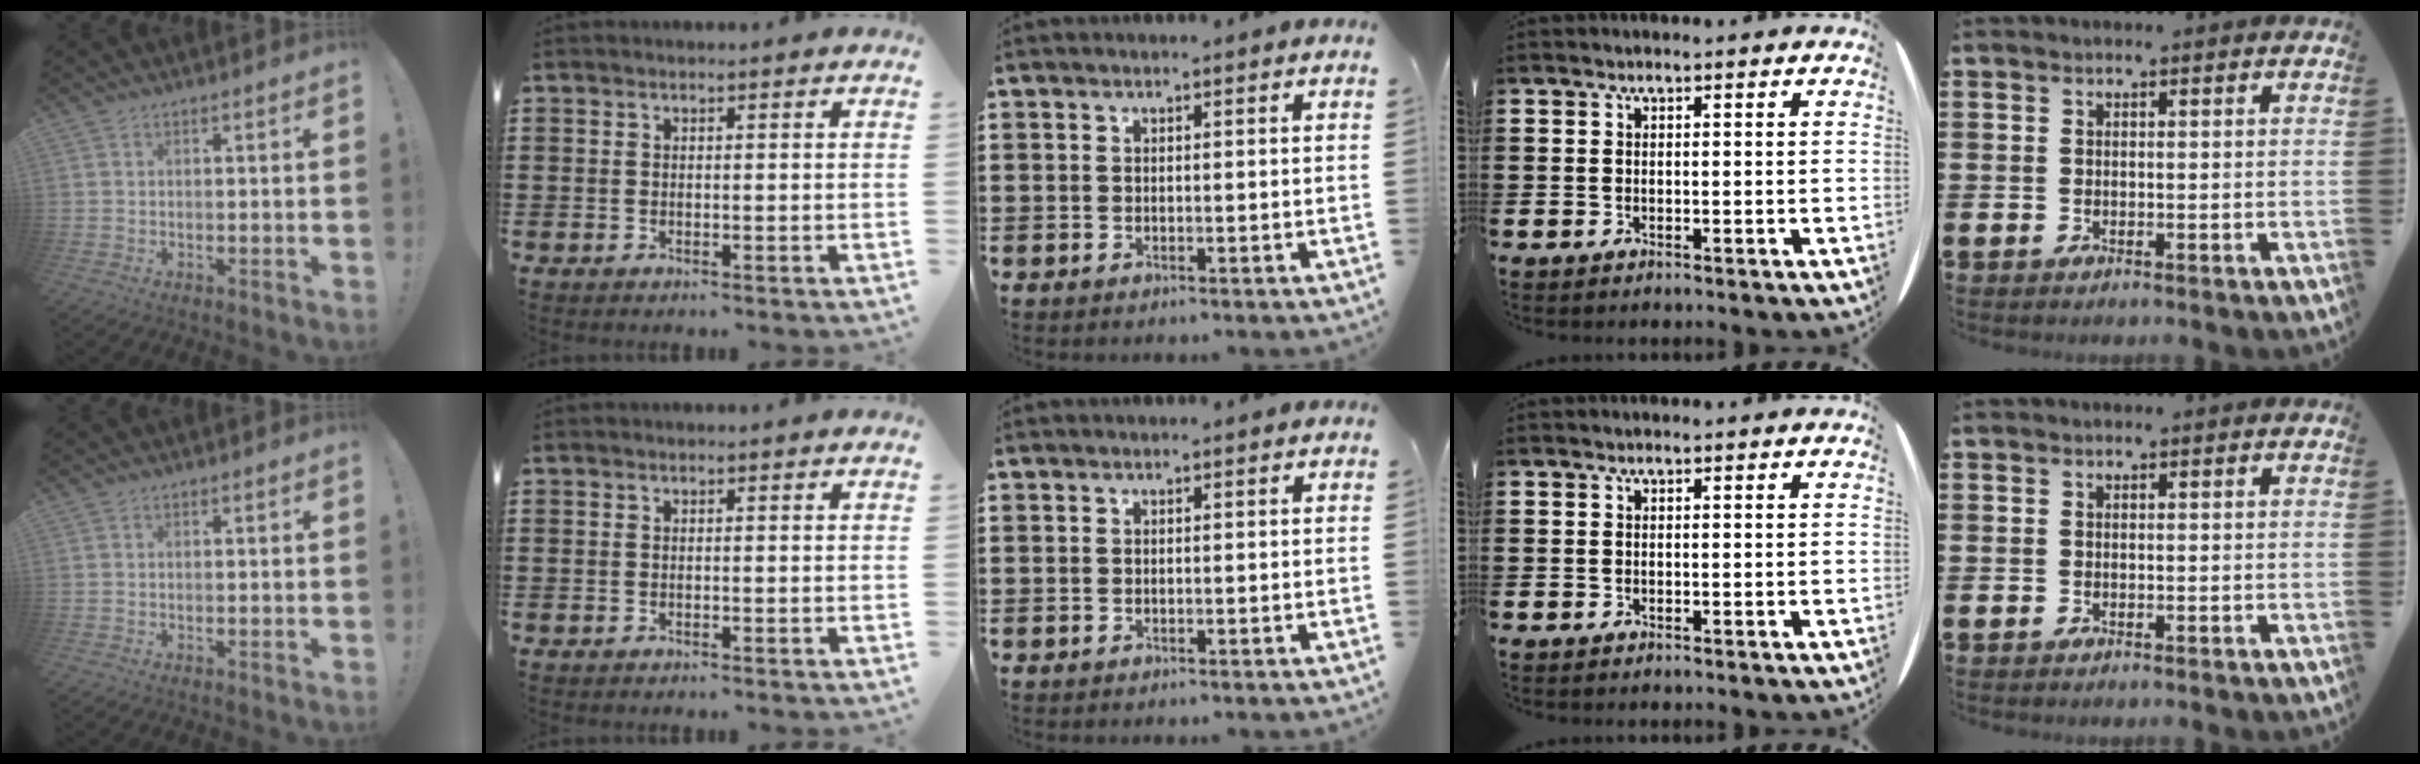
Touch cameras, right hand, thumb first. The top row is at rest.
{}